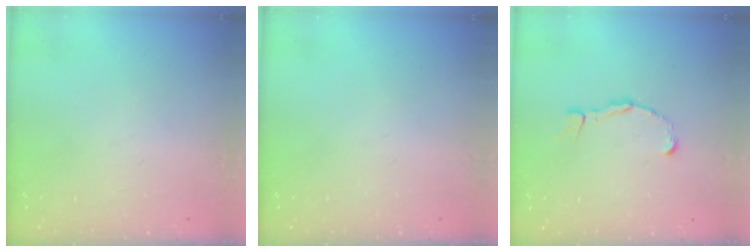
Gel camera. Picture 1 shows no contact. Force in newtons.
{"total": 0.0}
{"total": 2.4, "press": 2.4, "slide": 0.2}